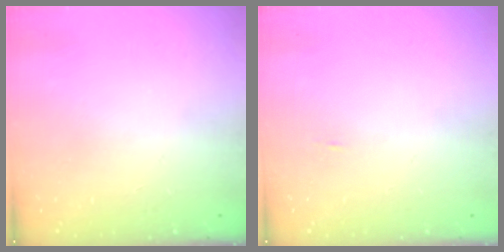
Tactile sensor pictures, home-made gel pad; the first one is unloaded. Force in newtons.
{"total": 16.9, "press": 3.1, "slide": 16.6}